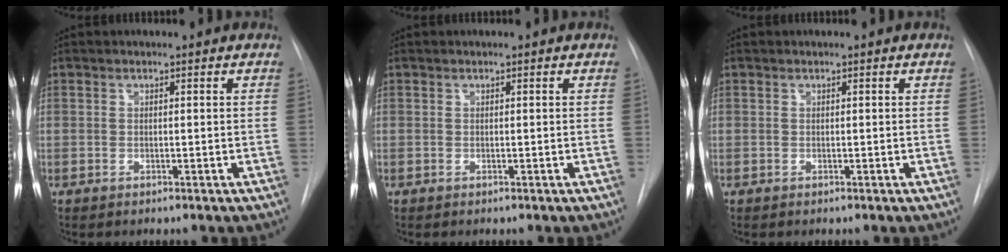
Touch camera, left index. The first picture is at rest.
{"total": 0.0}
{"total": 0.0}